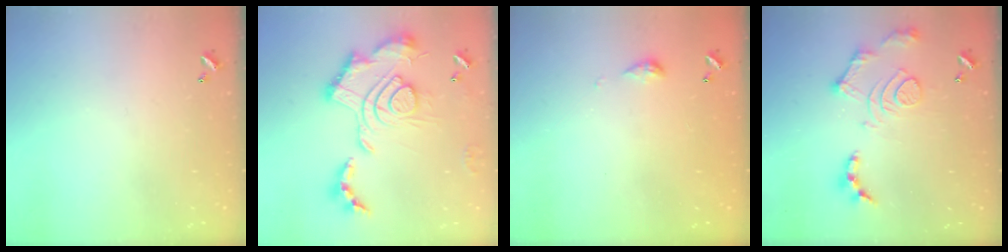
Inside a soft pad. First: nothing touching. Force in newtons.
{"total": 2.5, "press": 1.9, "slide": 1.7}
{"total": 4.0, "press": 4.0, "slide": 0.6}
{"total": 13.2, "press": 13.2, "slide": 1.2}